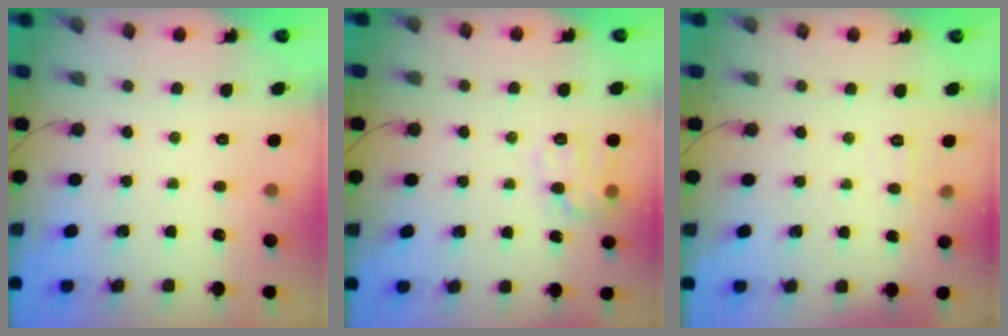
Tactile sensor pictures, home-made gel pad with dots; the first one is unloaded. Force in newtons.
{"total": 11.4, "press": 11.3, "slide": 0.5}
{"total": 4.2, "press": 4.0, "slide": 1.2}